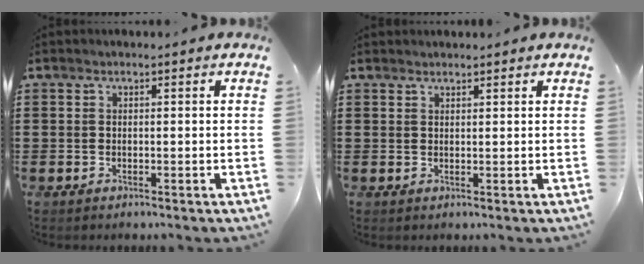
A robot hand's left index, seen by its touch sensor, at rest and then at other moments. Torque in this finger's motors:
{"motor_torque": [2.14, 0.00, -0.11, -0.02]}